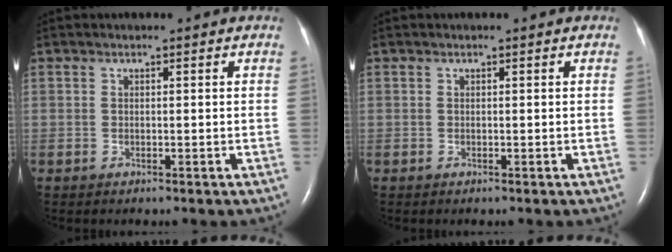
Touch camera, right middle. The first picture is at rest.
{"total": 0.0}